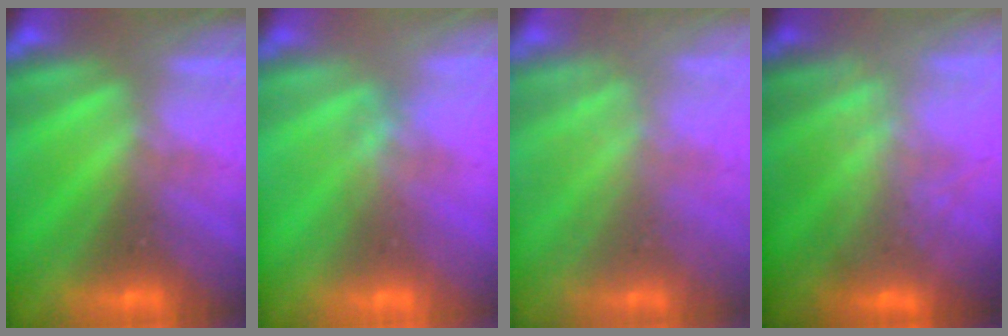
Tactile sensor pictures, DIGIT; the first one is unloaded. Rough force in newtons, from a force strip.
{"total": 4.8}
{"total": 2.1}
{"total": 7.9}